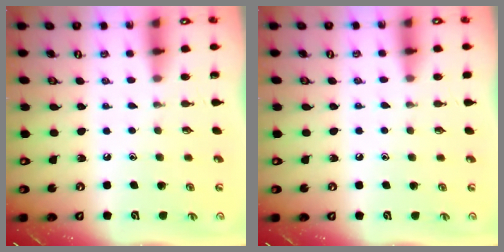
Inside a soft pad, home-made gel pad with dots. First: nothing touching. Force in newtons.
{"total": 4.0, "press": 4.0, "slide": 0.6}